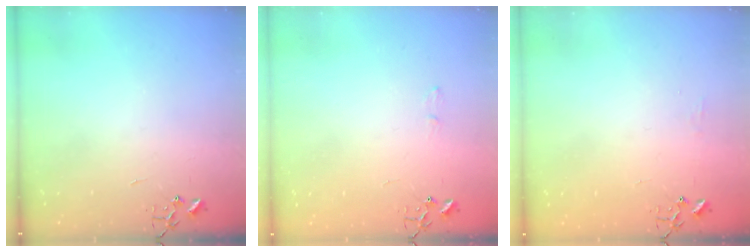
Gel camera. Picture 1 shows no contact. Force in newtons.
{"total": 4.6, "press": 4.6, "slide": 0.7}
{"total": 4.6, "press": 4.6, "slide": 0.7}